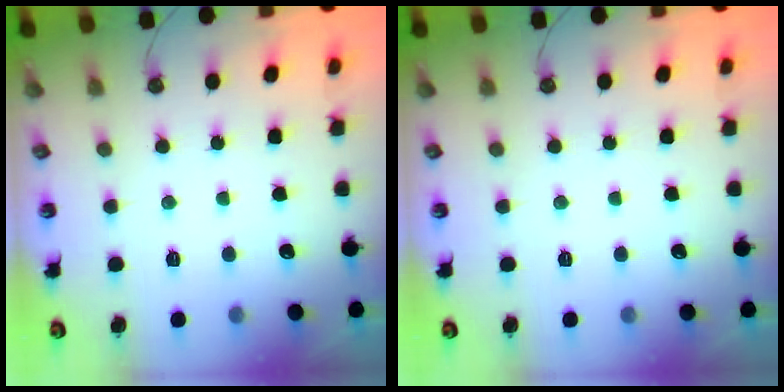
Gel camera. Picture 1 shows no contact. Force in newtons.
{"total": 0.0}